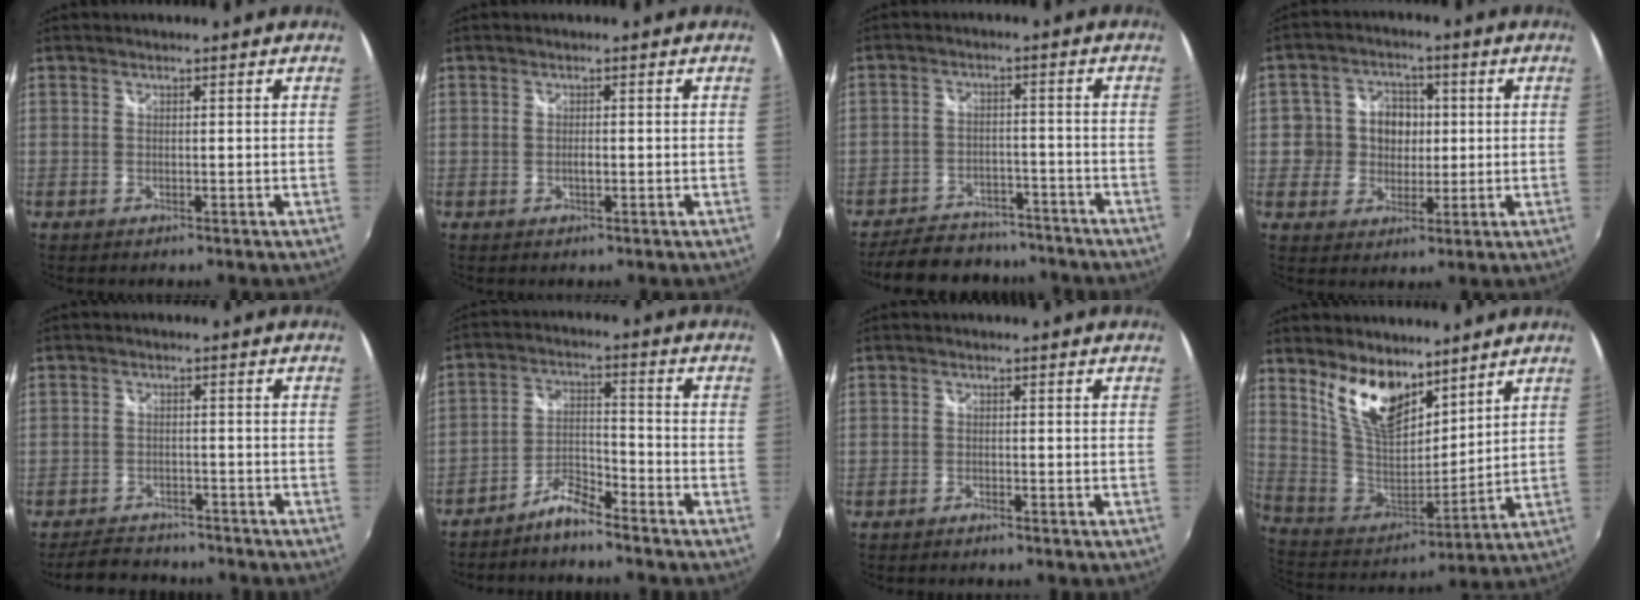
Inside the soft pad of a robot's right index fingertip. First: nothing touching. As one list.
[{"total": 1.0, "force": [-0.2, 0.4, 0.9], "torque": [-0.016, 0.001, -0.003]}, {"total": 14.6, "force": [-12.2, 6.5, 4.6], "torque": [-0.120, 0.022, -0.165]}, {"total": 7.4, "force": [0.2, 7.0, 2.3], "torque": [-0.044, 0.016, 0.001]}, {"total": 6.6, "force": [-5.7, 3.2, 1.2], "torque": [-0.047, 0.011, -0.087]}, {"total": 5.2, "force": [-4.9, 0.4, 1.8], "torque": [-0.043, 0.015, -0.096]}, {"total": 0.9, "force": [-0.9, 0.2, 0.1], "torque": [-0.008, -0.004, -0.018]}, {"total": 14.3, "force": [9.5, 6.6, 8.4], "torque": [-0.163, -0.003, 0.191]}]